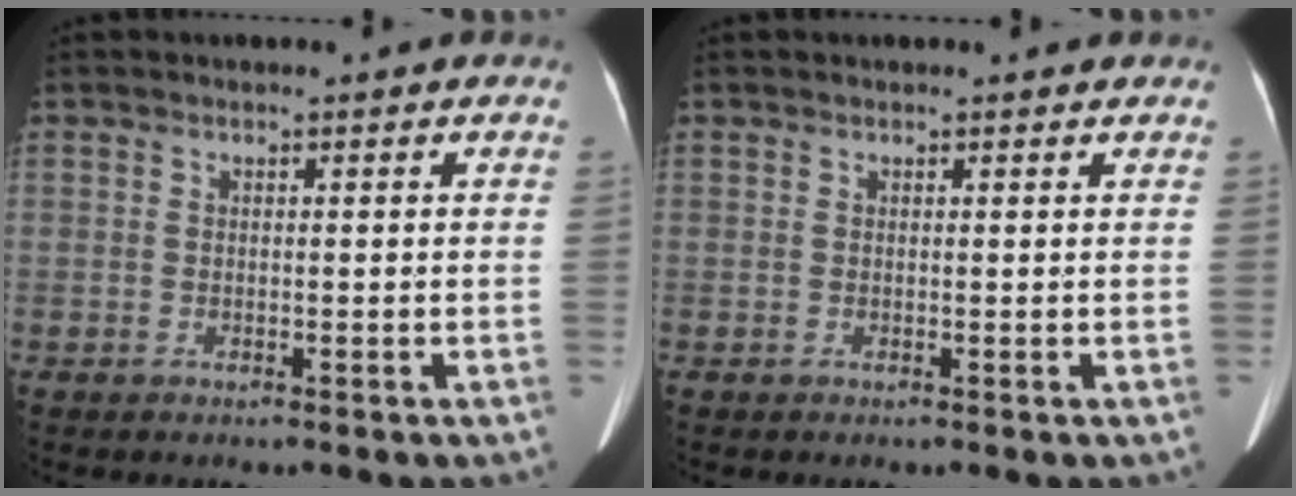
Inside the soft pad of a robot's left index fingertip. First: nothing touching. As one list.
[{"total": 2.8, "force": [2.6, 0.6, 1.0], "torque": [-0.010, 0.002, 0.024]}]